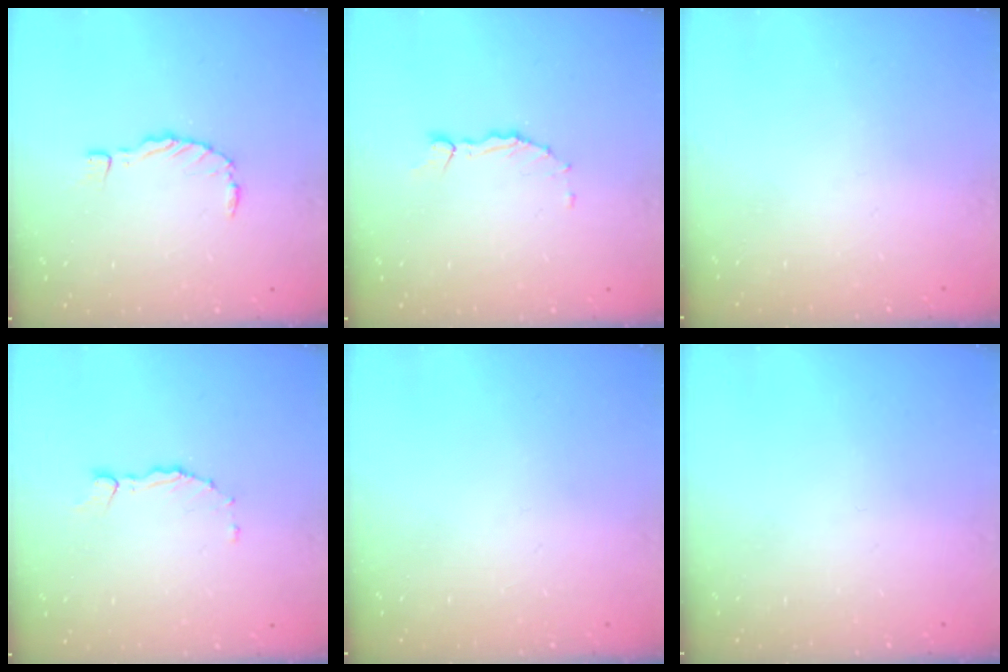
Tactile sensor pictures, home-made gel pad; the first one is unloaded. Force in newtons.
{"total": 1.6, "press": 1.5, "slide": 0.3}
{"total": 0.0}
{"total": 2.2, "press": 2.2, "slide": 0.3}
{"total": 0.0}
{"total": 0.0}